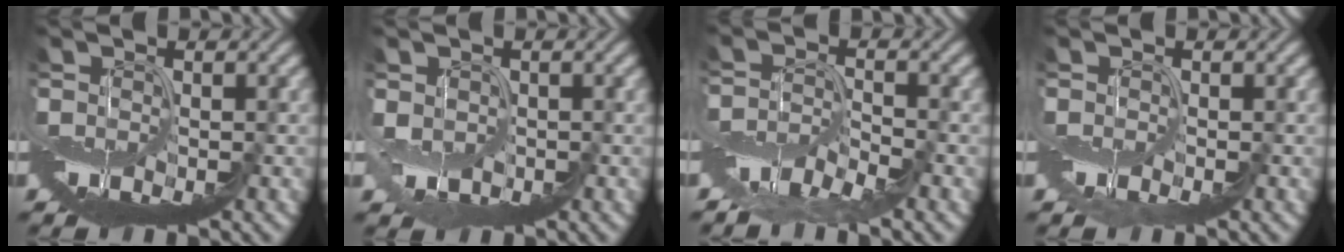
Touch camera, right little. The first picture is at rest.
{"total": 1.6, "force": [1.1, 1.1, 0.5], "torque": [-0.013, -0.004, 0.022]}
{"total": 2.3, "force": [-2.2, -0.6, -0.3], "torque": [0.006, 0.007, -0.048]}
{"total": 0.7, "force": [0.1, -0.4, -0.6], "torque": [0.011, 0.002, 0.000]}